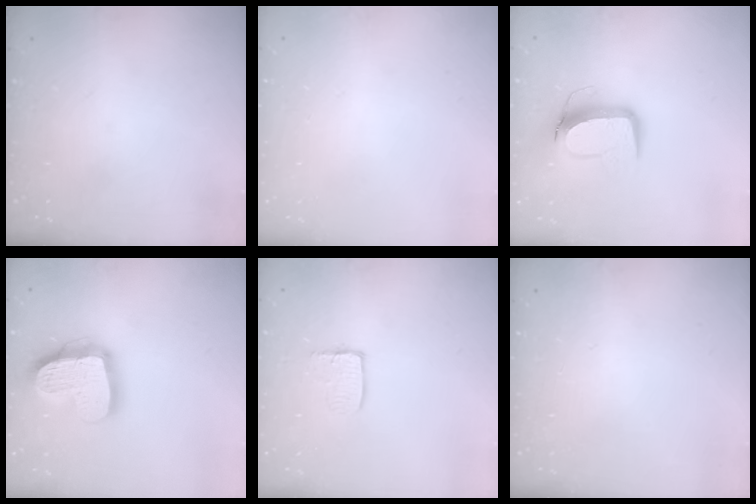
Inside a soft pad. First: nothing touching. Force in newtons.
{"total": 0.0}
{"total": 11.7, "press": 11.6, "slide": 1.2}
{"total": 20.2, "press": 20.1, "slide": 2.0}
{"total": 5.0, "press": 5.0, "slide": 0.4}
{"total": 0.0}